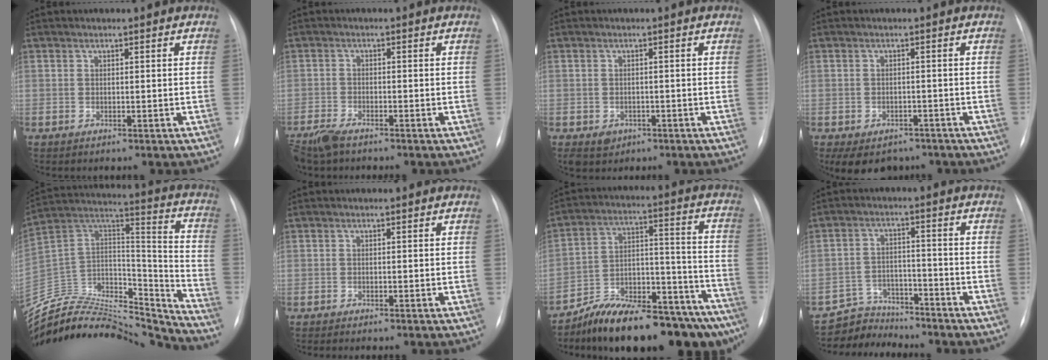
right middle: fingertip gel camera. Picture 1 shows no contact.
{"total": 4.7, "force": [-3.9, 1.3, 2.4], "torque": [-0.050, -0.013, -0.068]}
{"total": 3.0, "force": [-1.3, 2.6, 0.7], "torque": [-0.008, 0.001, -0.009]}
{"total": 8.6, "force": [-6.2, 5.3, 2.8], "torque": [-0.048, 0.003, -0.076]}
{"total": 26.1, "force": [-25.2, 4.2, 5.1], "torque": [-0.112, 0.037, -0.407]}
{"total": 1.2, "force": [-1.0, 0.0, 0.7], "torque": [-0.008, -0.002, -0.011]}
{"total": 22.4, "force": [-18.1, 6.5, 11.4], "torque": [-0.113, 0.051, -0.279]}
{"total": 7.0, "force": [-6.7, 1.7, -1.1], "torque": [0.017, 0.019, -0.117]}